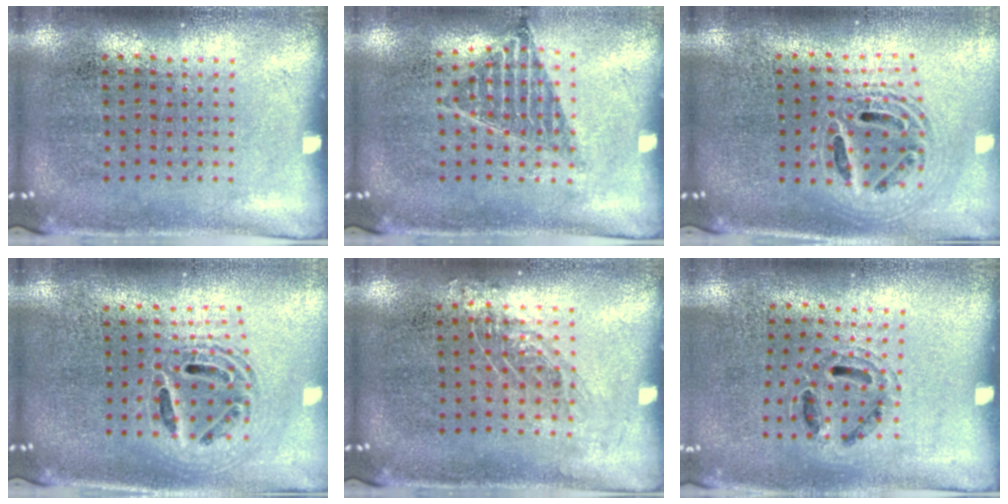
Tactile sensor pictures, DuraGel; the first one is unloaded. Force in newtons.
{"total": 0.9, "press": 0.9, "slide": 0.2}
{"total": 2.0, "press": 1.6, "slide": 1.2}
{"total": 1.9, "press": 1.6, "slide": 1.1}
{"total": 0.9, "press": 0.9, "slide": 0.3}
{"total": 0.9, "press": 0.8, "slide": 0.3}